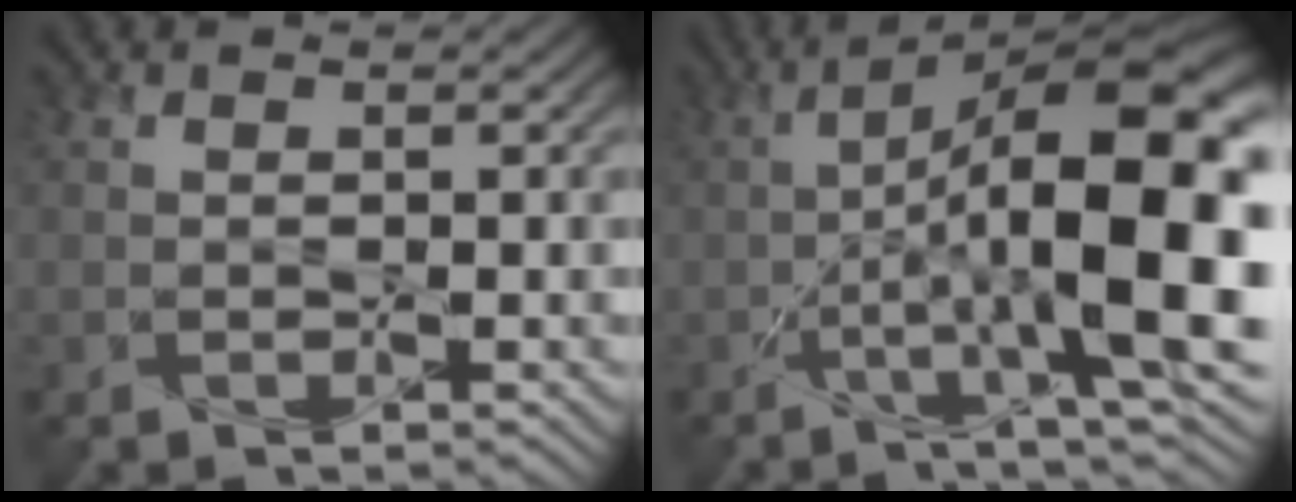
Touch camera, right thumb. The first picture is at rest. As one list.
[{"total": 15.6, "force": [-1.5, 4.9, 14.7], "torque": [-0.221, 0.009, -0.035]}]